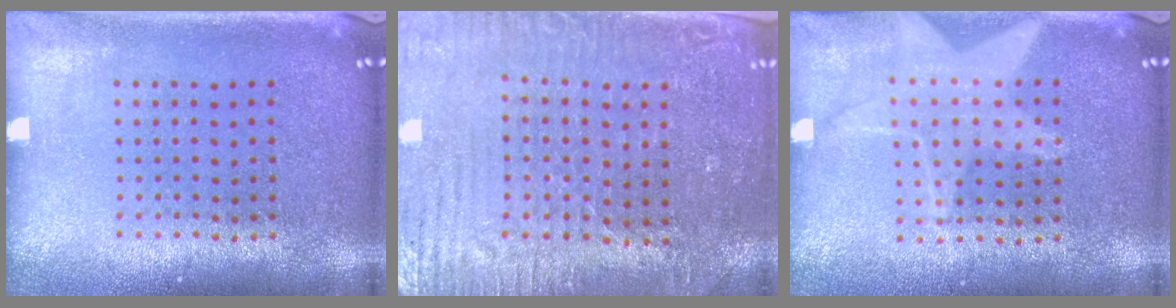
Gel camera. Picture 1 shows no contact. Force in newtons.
{"total": 3.6, "press": 3.3, "slide": 1.4}
{"total": 1.2, "press": 1.2, "slide": 0.3}